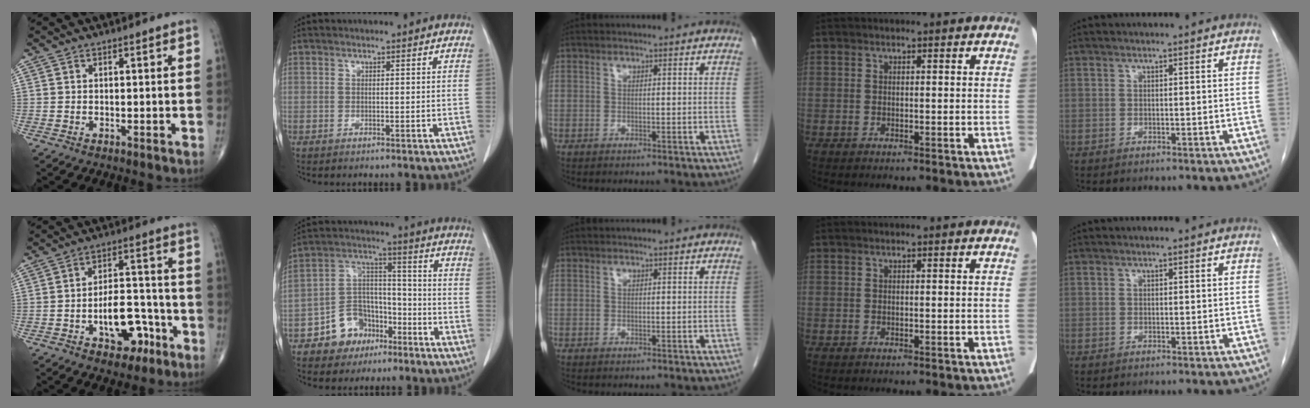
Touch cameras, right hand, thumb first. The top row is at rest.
{"thumb": {"total": 11.2, "force": [-4.7, 6.3, 7.9], "torque": [-0.092, 0.048, -0.066]}, "index": {"total": 9.9, "force": [-5.8, 7.3, 3.3], "torque": [-0.060, 0.030, -0.097]}}